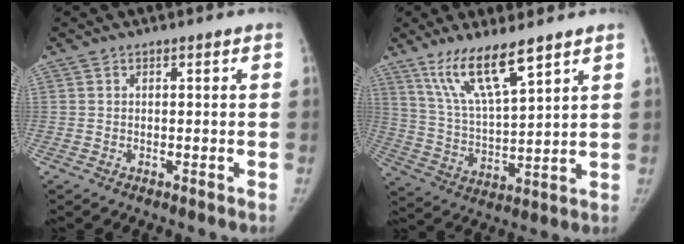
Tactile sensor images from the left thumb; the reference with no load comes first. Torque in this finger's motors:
{"motor_torque": [0.20, 0.21, 1.48, -0.80, 0.18]}